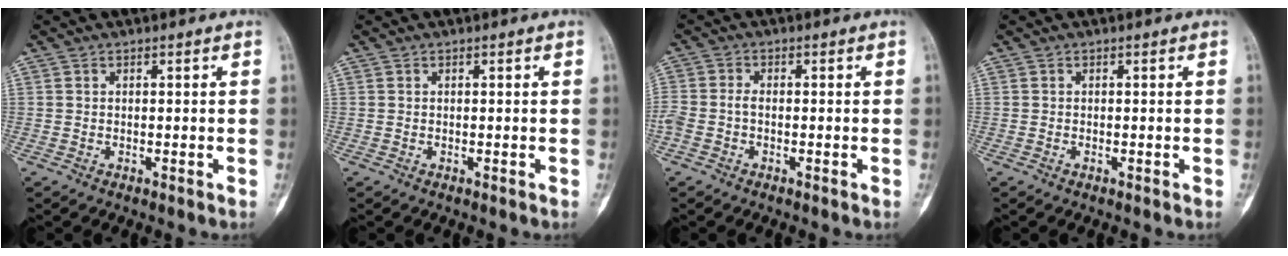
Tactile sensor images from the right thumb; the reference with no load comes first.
{"total": 0.0}
{"total": 3.4, "force": [-1.0, 2.1, 2.5], "torque": [-0.068, 0.010, -0.022]}
{"total": 0.0}